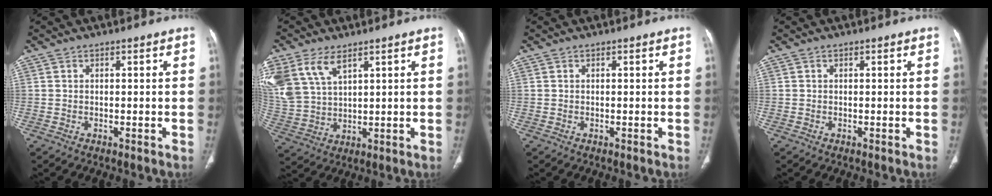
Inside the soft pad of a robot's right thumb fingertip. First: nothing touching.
{"total": 12.3, "force": [6.7, 6.7, 7.8], "torque": [-0.176, -0.008, 0.149]}
{"total": 0.0}
{"total": 0.0}